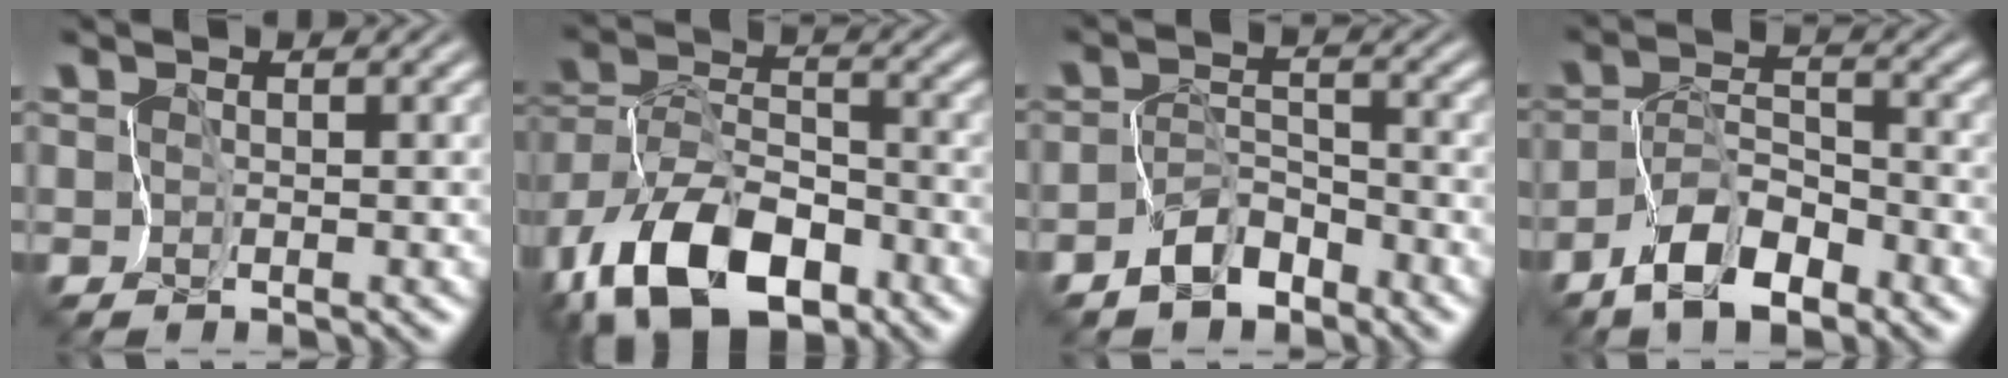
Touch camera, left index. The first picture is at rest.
{"total": 12.3, "force": [-8.1, 6.0, 7.1], "torque": [-0.136, 0.004, -0.153]}
{"total": 3.1, "force": [-2.4, 1.5, 1.1], "torque": [-0.015, 0.007, -0.044]}
{"total": 5.4, "force": [-3.9, 2.0, 3.2], "torque": [-0.056, 0.006, -0.076]}